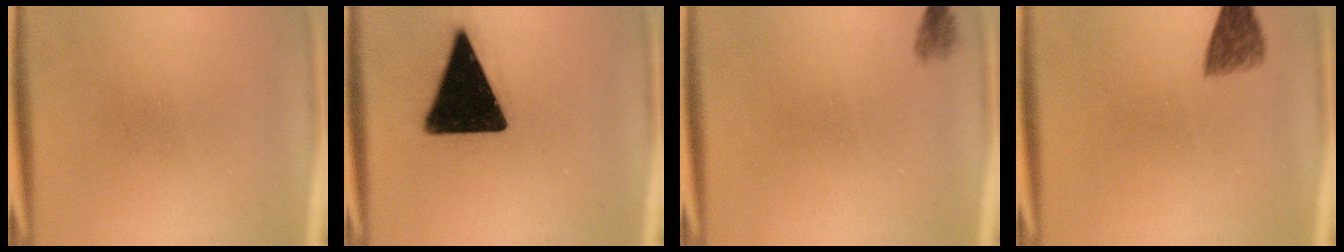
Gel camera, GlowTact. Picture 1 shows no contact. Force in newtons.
{"total": 19.6}
{"total": 1.3}
{"total": 3.8}